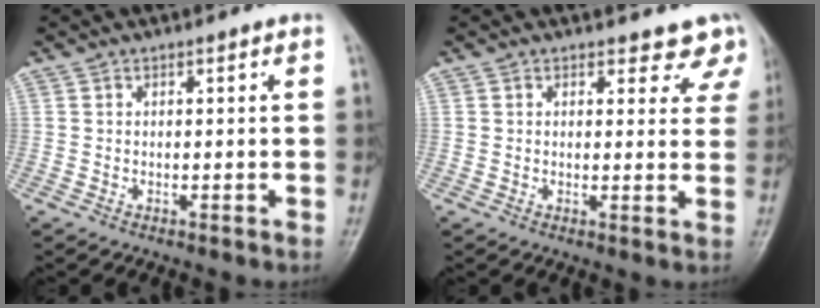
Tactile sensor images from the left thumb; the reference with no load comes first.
{"total": 5.2, "force": [4.4, 2.8, 0.8], "torque": [0.031, -0.022, 0.032]}